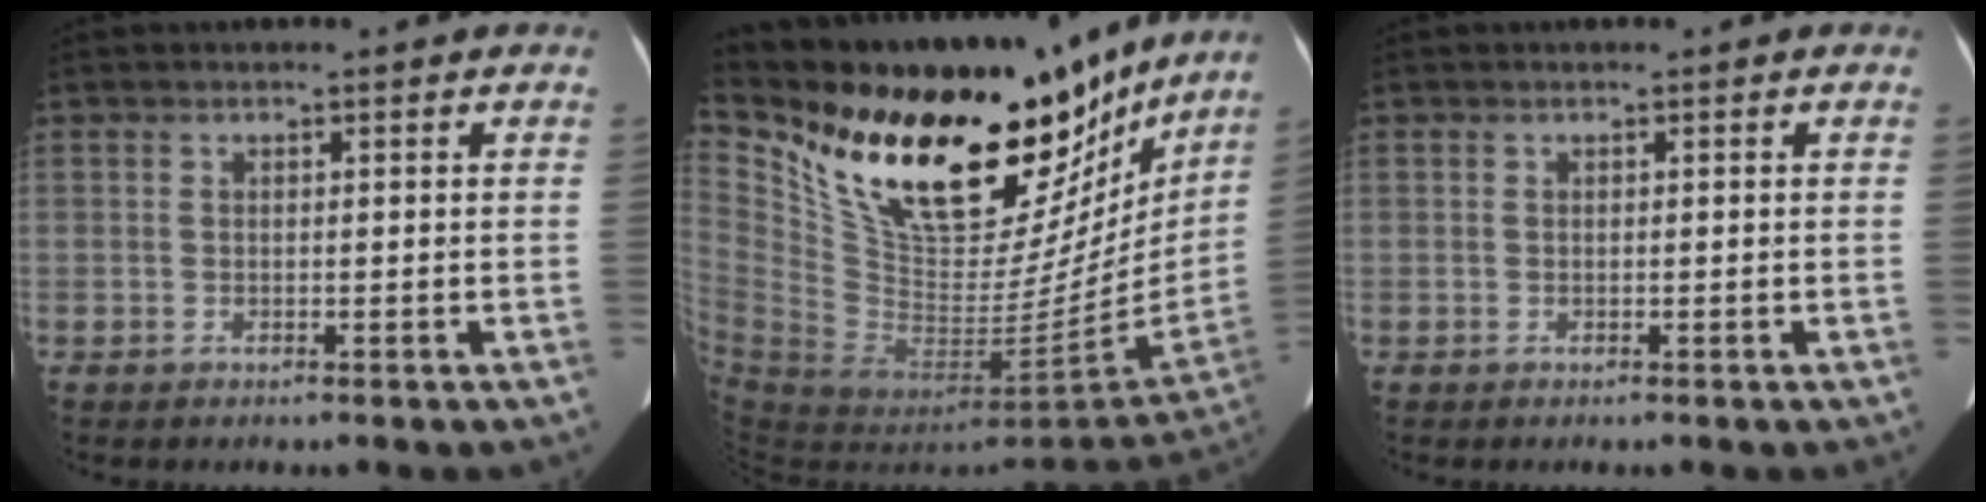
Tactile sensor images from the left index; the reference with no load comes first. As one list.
[{"total": 33.7, "force": [26.2, 12.2, 17.2], "torque": [-0.310, -0.011, 0.396]}, {"total": 0.0}]